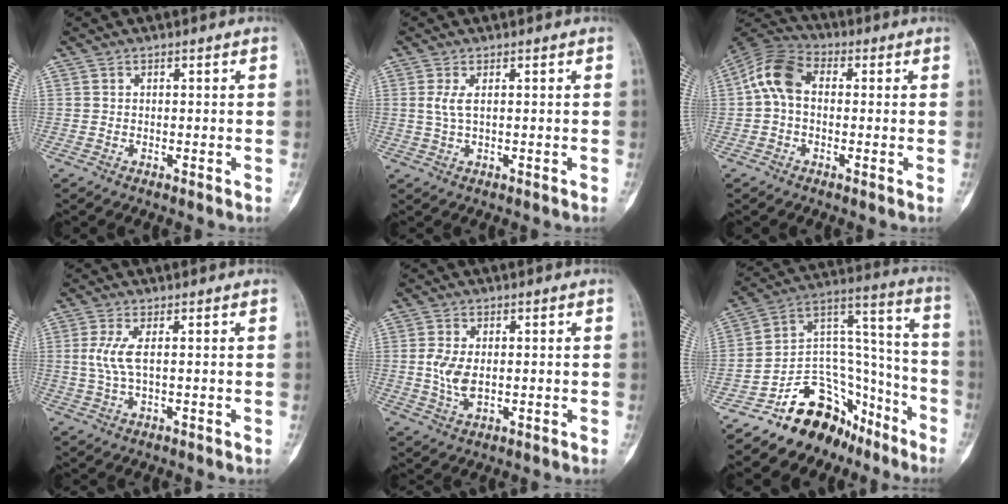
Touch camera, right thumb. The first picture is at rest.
{"total": 2.6, "force": [0.7, 0.8, 2.4], "torque": [-0.063, 0.001, 0.021]}
{"total": 9.1, "force": [0.5, 6.2, 6.7], "torque": [-0.124, 0.027, -0.005]}
{"total": 4.5, "force": [0.7, 1.2, 4.3], "torque": [-0.118, -0.002, 0.017]}
{"total": 5.4, "force": [0.1, 3.0, 4.5], "torque": [-0.098, -0.005, 0.004]}
{"total": 18.4, "force": [-13.0, 11.0, 6.9], "torque": [-0.047, 0.152, -0.216]}